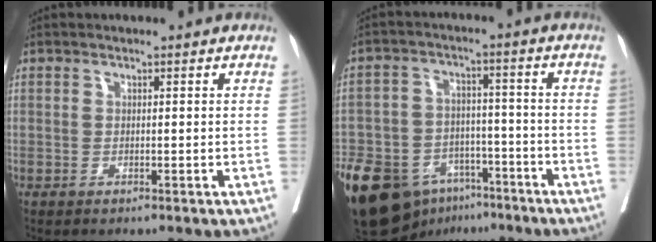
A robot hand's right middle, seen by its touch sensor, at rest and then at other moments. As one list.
[{"total": 17.7, "force": [-10.9, 10.6, 9.1], "torque": [-0.192, 0.009, -0.174]}]